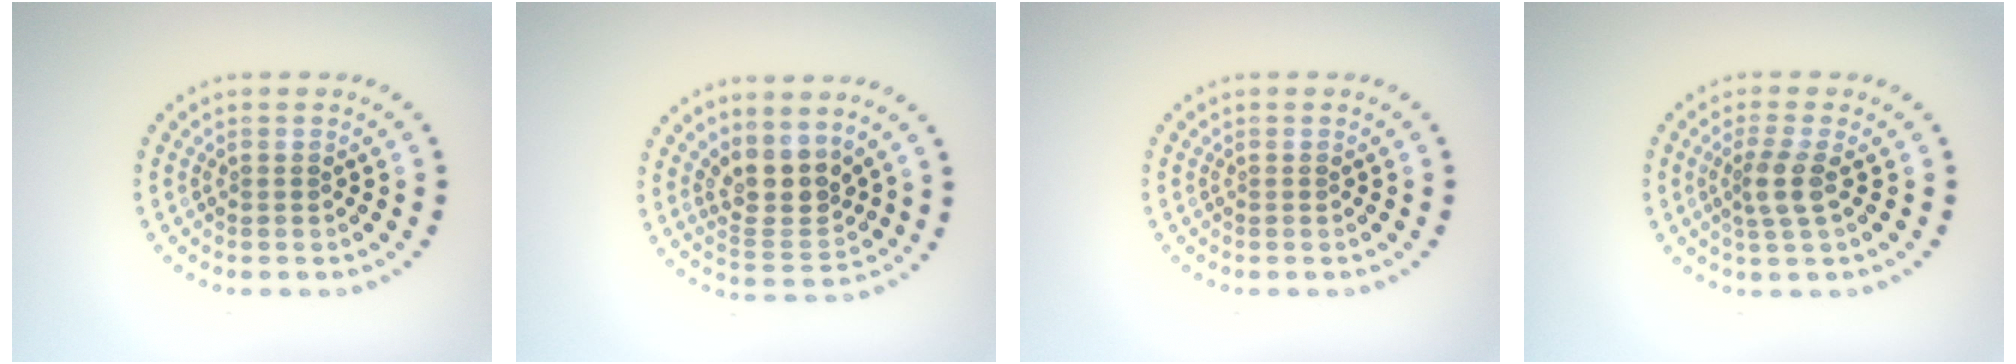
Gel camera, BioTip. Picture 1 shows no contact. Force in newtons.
{"total": 3.9, "press": 3.3, "slide": 1.9}
{"total": 0.0}
{"total": 2.2, "press": 1.8, "slide": 1.3}